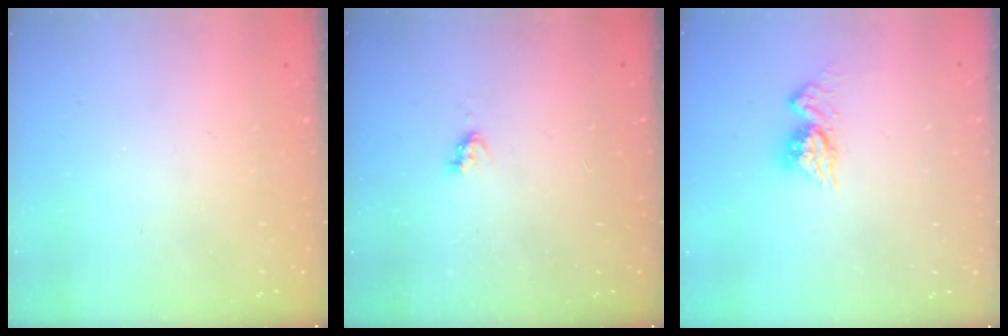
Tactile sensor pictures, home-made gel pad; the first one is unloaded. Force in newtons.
{"total": 2.6, "press": 2.6, "slide": 0.4}
{"total": 8.3, "press": 8.3, "slide": 0.8}